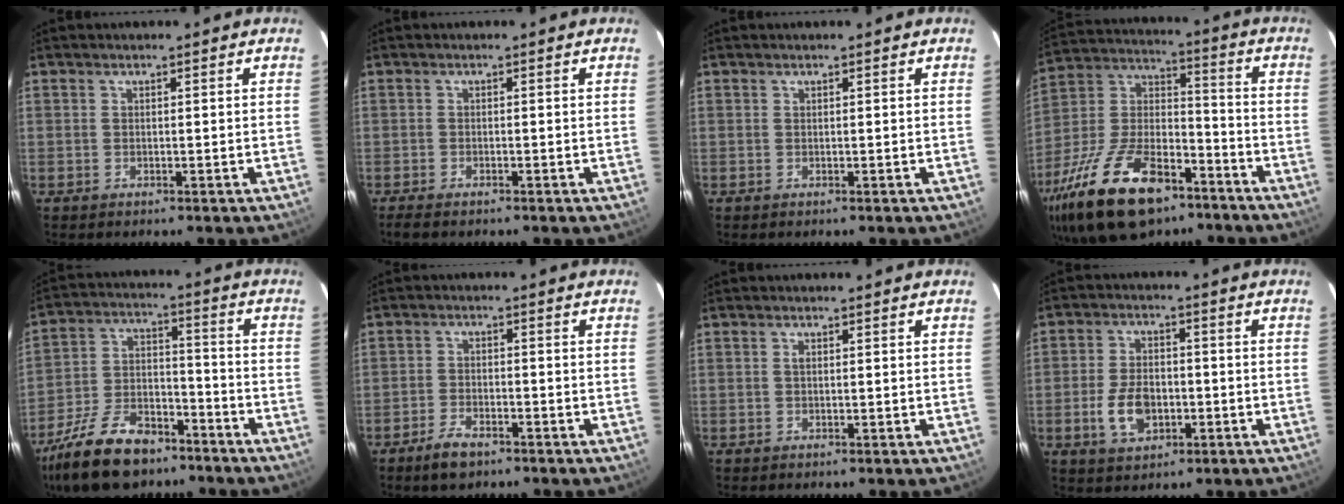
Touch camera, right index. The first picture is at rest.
{"total": 2.6, "force": [-2.2, 0.6, 1.3], "torque": [-0.035, -0.010, -0.040]}
{"total": 0.0}
{"total": 25.7, "force": [-15.8, 12.2, 16.2], "torque": [-0.332, -0.007, -0.266]}
{"total": 18.6, "force": [-13.2, 8.9, 9.5], "torque": [-0.211, -0.005, -0.225]}
{"total": 5.2, "force": [-3.8, 2.3, 2.8], "torque": [-0.071, -0.002, -0.069]}
{"total": 0.6, "force": [0.1, 0.3, 0.5], "torque": [-0.010, 0.003, 0.001]}
{"total": 8.2, "force": [-2.4, 5.1, 5.9], "torque": [-0.124, 0.006, -0.035]}